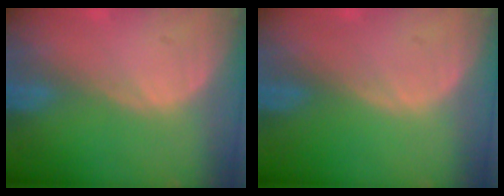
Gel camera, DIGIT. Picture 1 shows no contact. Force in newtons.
{"total": 0.0}